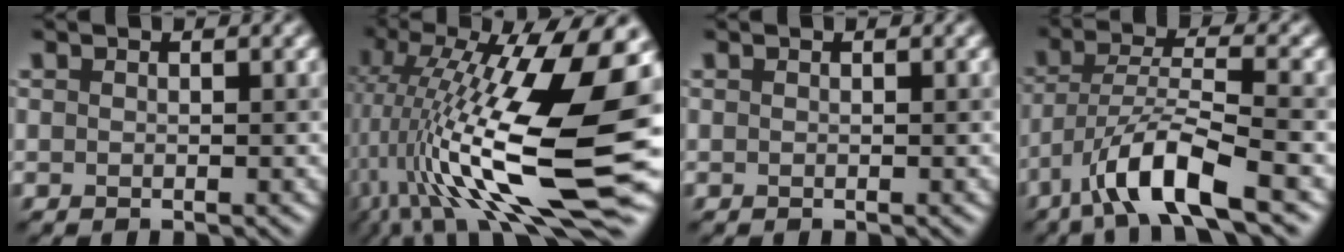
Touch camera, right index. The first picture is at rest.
{"total": 16.4, "force": [-0.3, 5.5, 15.5], "torque": [-0.276, 0.001, -0.003]}
{"total": 0.0}
{"total": 7.5, "force": [-4.5, 1.4, 5.8], "torque": [-0.105, 0.006, -0.089]}